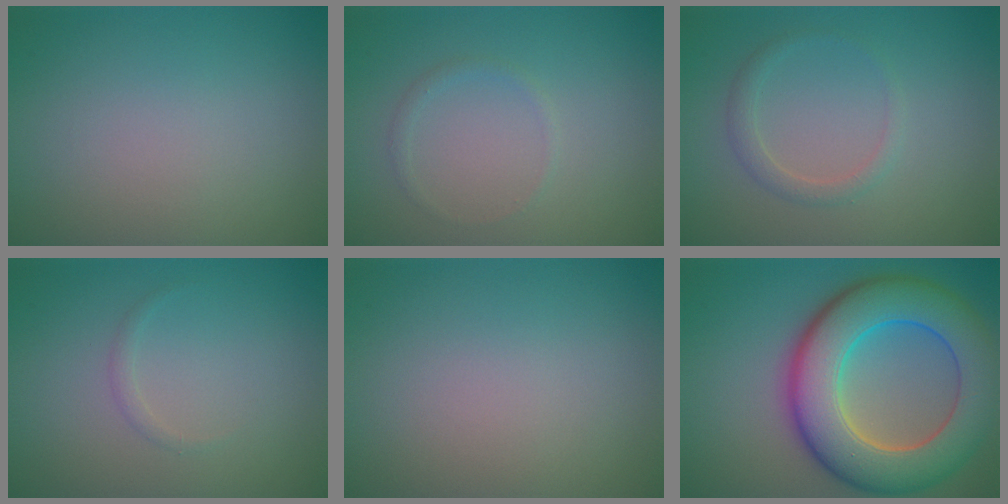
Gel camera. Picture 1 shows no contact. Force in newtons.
{"total": 0.7, "press": 0.7, "slide": 0.0}
{"total": 1.5, "press": 1.5, "slide": 0.1}
{"total": 0.6, "press": 0.6, "slide": 0.1}
{"total": 0.0}
{"total": 11.3, "press": 11.3, "slide": 0.2}